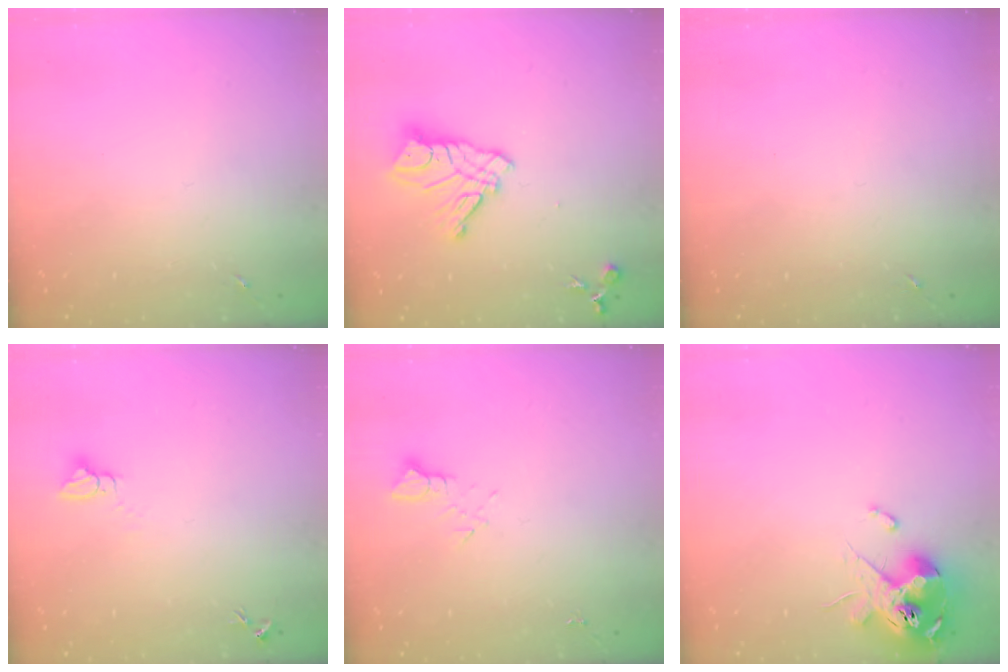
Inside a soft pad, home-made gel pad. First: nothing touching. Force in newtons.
{"total": 12.8, "press": 12.7, "slide": 1.0}
{"total": 0.0}
{"total": 2.7, "press": 2.7, "slide": 0.1}
{"total": 2.7, "press": 2.7, "slide": 0.2}
{"total": 14.1, "press": 14.0, "slide": 1.7}